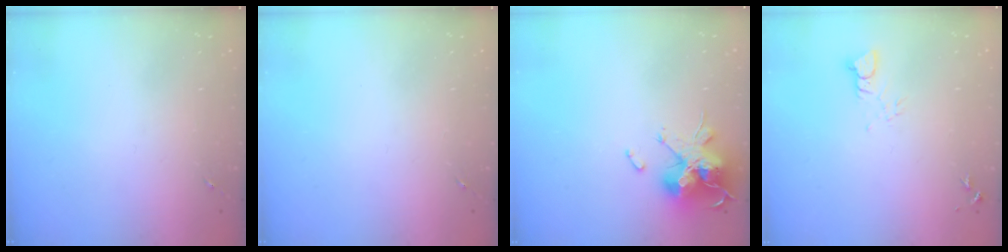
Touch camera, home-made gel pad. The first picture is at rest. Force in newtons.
{"total": 0.0}
{"total": 15.3, "press": 15.1, "slide": 2.4}
{"total": 3.3, "press": 3.3, "slide": 0.3}